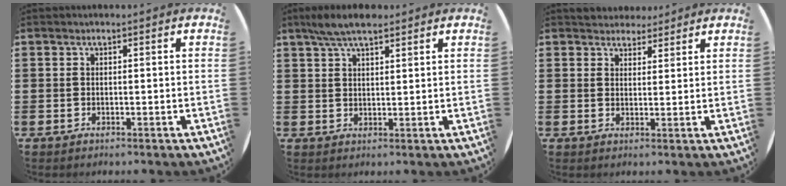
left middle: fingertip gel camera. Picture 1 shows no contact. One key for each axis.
{"total": 4.9, "fx": 3.9, "fy": 1.3, "fz": 2.6, "tx": -0.059, "ty": 0.000, "tz": 0.071}
{"total": 3.1, "fx": 3.0, "fy": 1.0, "fz": 0.0, "tx": 0.001, "ty": -0.008, "tz": 0.055}